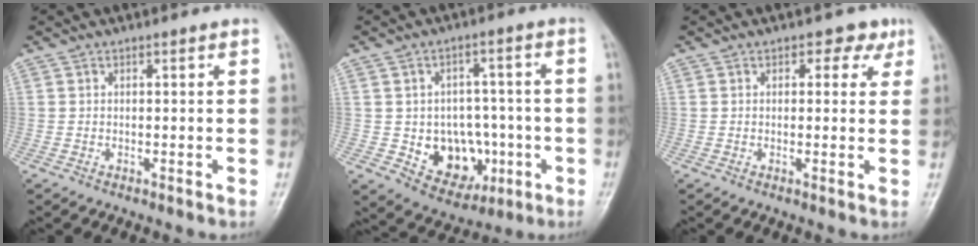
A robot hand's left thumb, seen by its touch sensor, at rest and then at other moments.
{"total": 11.7, "force": [-2.9, 9.2, 6.7], "torque": [-0.048, 0.020, -0.029]}
{"total": 3.3, "force": [1.6, 2.3, 1.7], "torque": [0.008, -0.003, 0.014]}